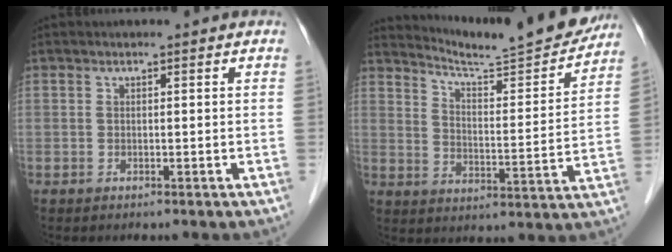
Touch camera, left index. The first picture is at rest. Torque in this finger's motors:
{"motor_torque": [0.47, -0.90, 0.17, 0.04]}